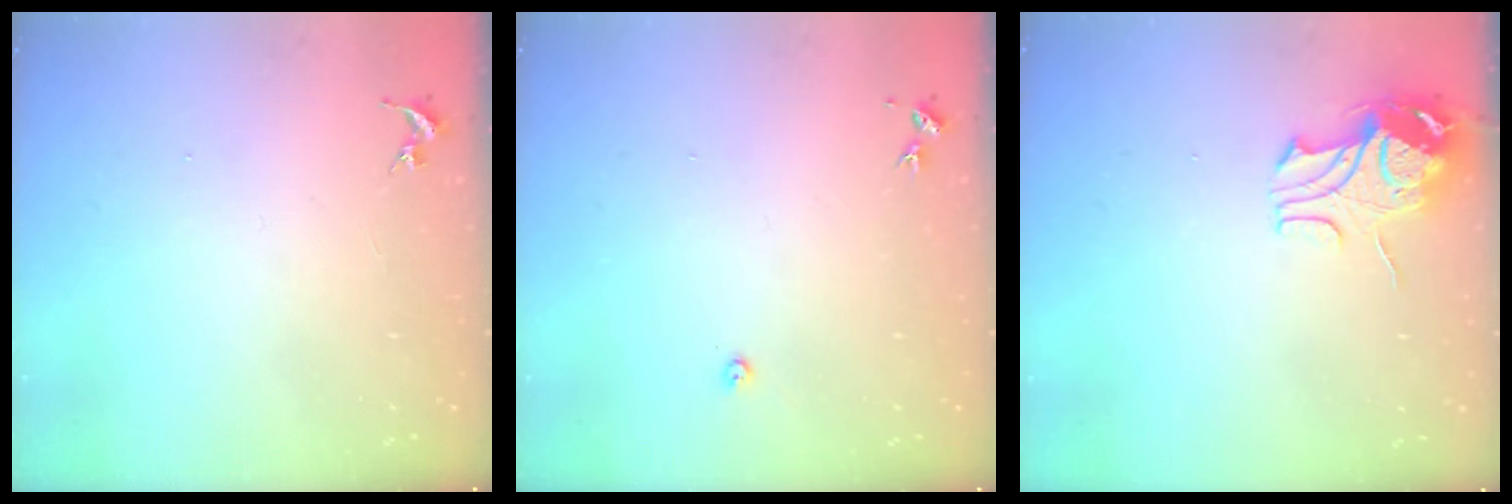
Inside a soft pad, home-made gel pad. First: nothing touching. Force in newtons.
{"total": 2.2, "press": 2.2, "slide": 0.3}
{"total": 9.6, "press": 9.6, "slide": 1.1}